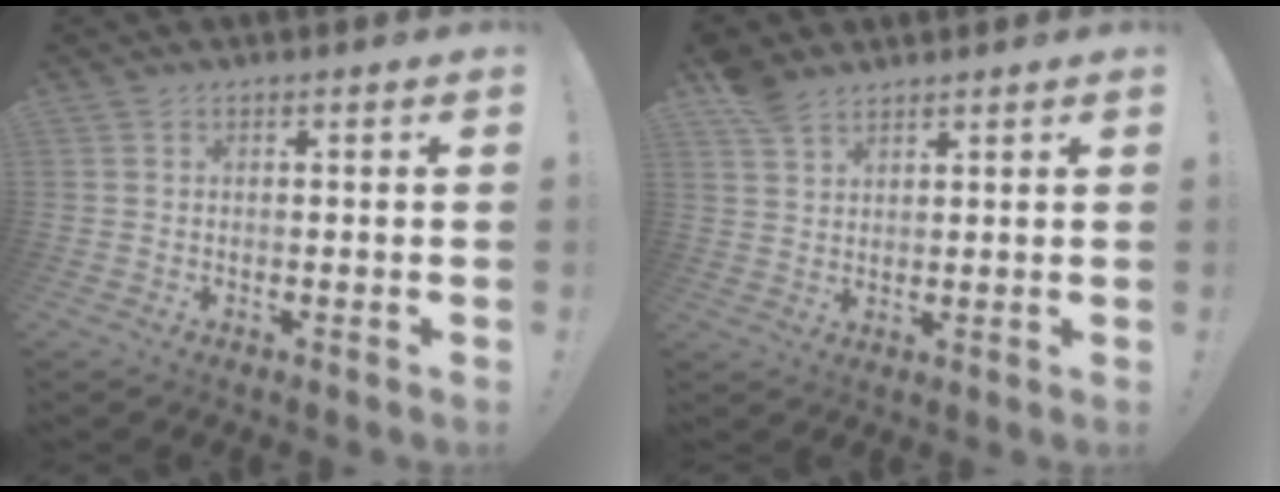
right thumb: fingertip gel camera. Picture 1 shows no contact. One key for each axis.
{"total": 5.4, "fx": 4.2, "fy": 2.9, "fz": 1.8, "tx": -0.030, "ty": -0.018, "tz": 0.081}